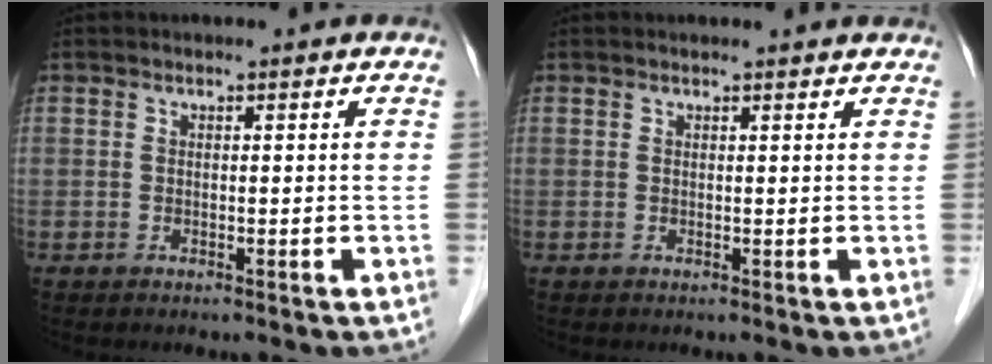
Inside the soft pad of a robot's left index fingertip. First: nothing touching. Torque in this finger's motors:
{"motor_torque": [0.43, -0.65, 0.01, 0.01]}